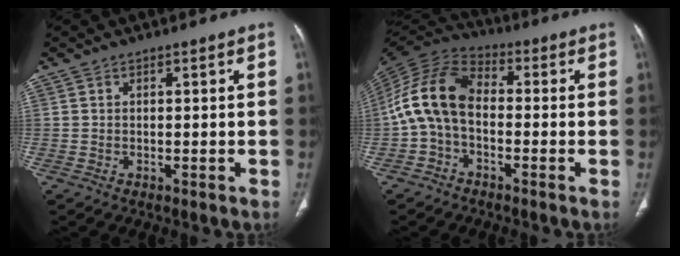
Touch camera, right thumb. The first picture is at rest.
{"total": 11.9, "force": [-1.2, 7.6, 9.1], "torque": [-0.176, 0.034, -0.038]}